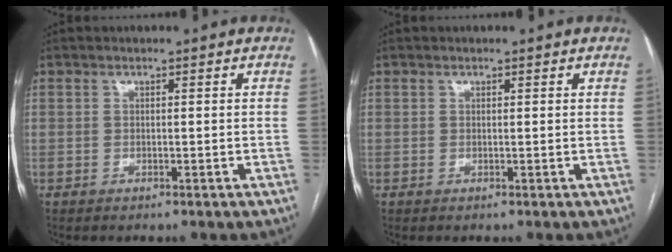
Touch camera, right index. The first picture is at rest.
{"total": 0.0}